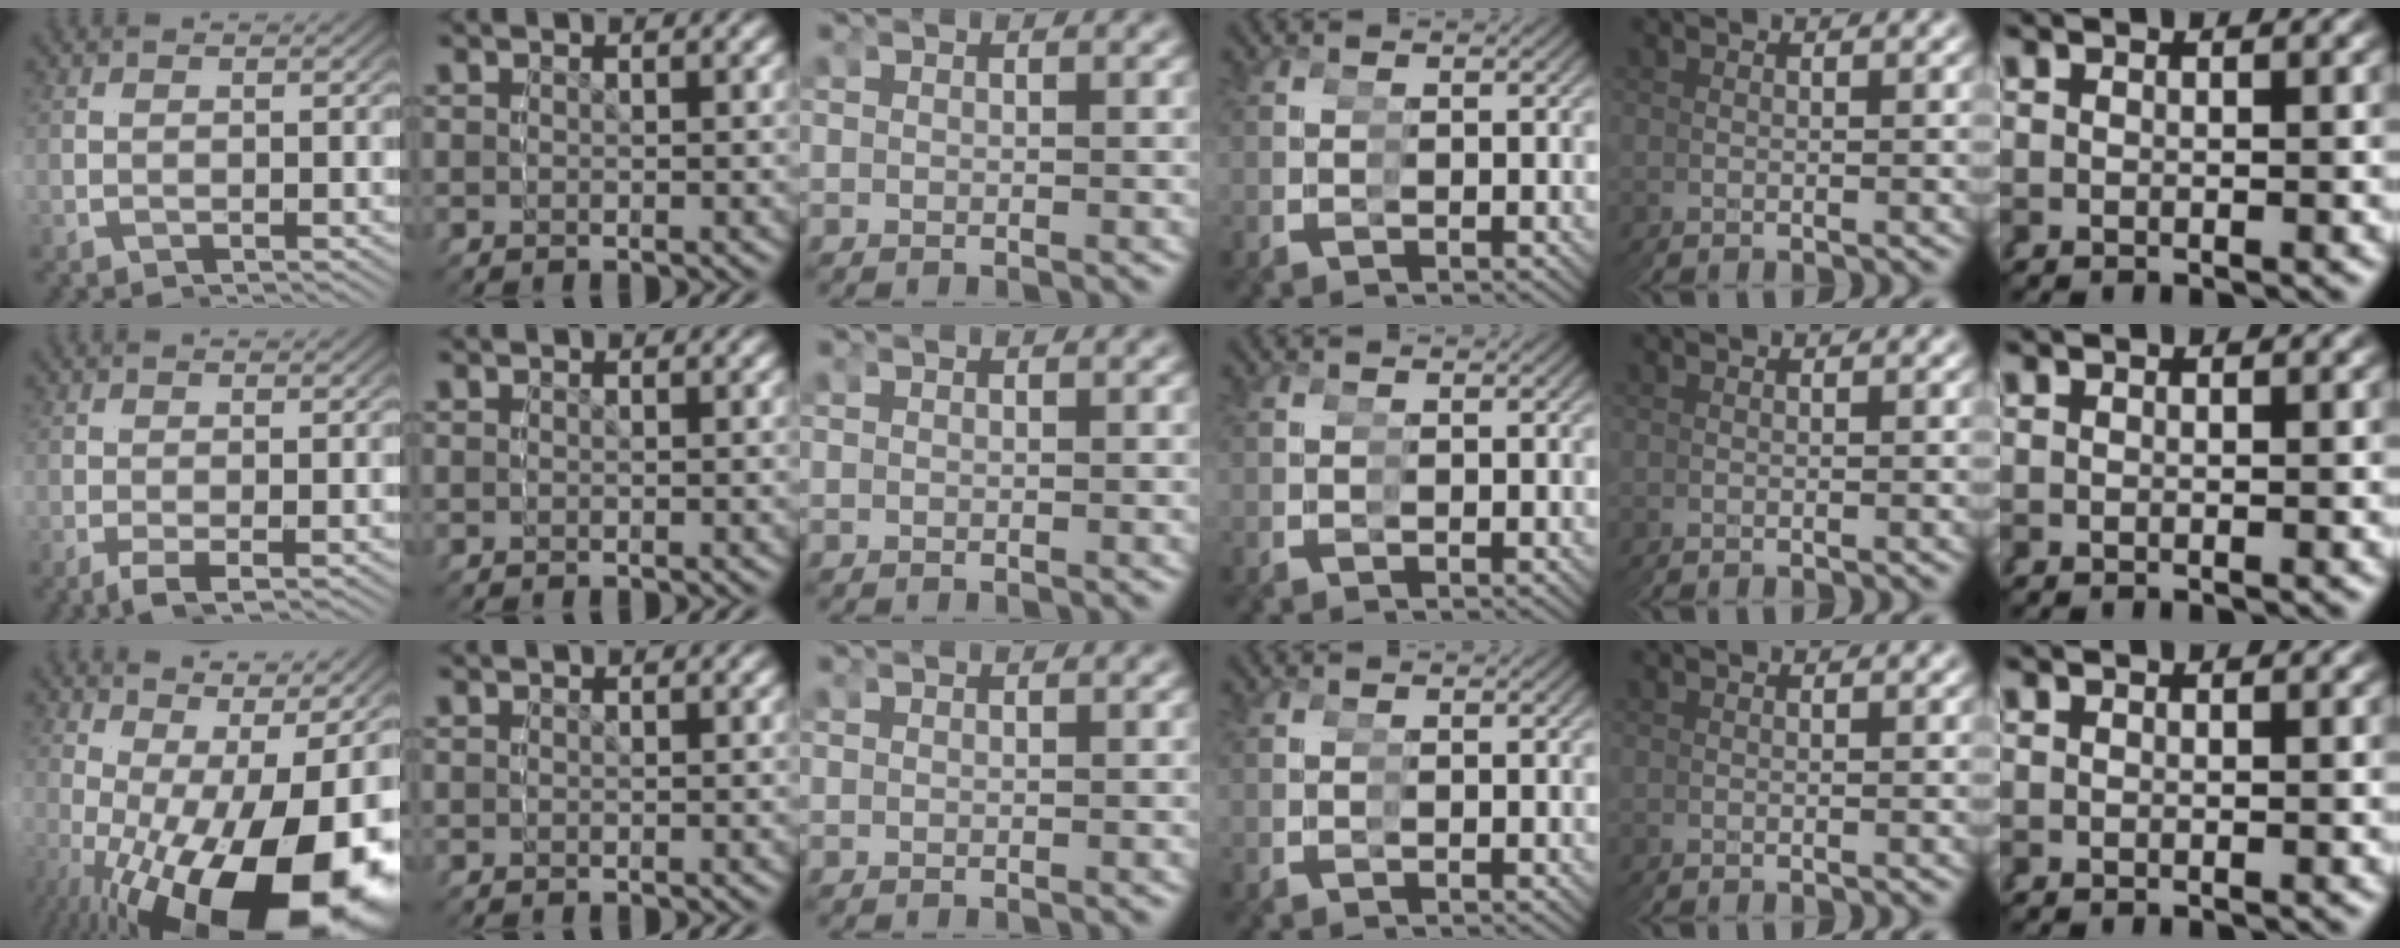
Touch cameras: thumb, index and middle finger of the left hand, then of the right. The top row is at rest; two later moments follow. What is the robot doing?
{"motion": "grasp_and_lifting", "object": "condiment"}